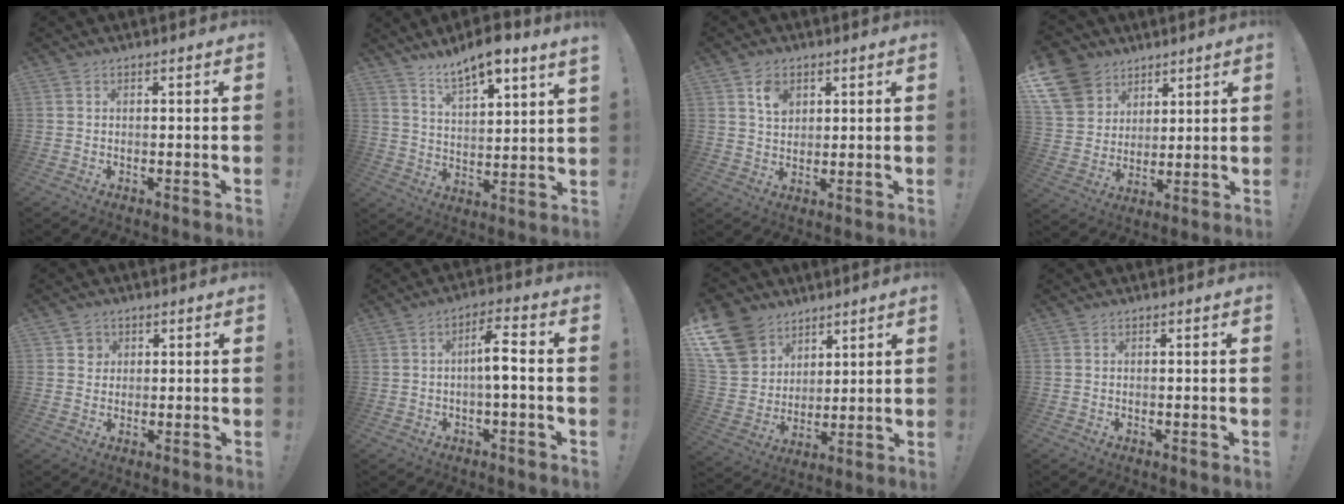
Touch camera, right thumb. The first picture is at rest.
{"total": 9.4, "force": [7.9, 0.9, 5.1], "torque": [-0.089, -0.052, 0.135]}
{"total": 5.9, "force": [3.0, 4.4, 2.6], "torque": [-0.022, -0.013, 0.052]}
{"total": 14.0, "force": [7.5, 10.7, 5.1], "torque": [-0.077, -0.044, 0.151]}
{"total": 3.1, "force": [1.0, 2.9, 0.6], "torque": [0.005, -0.004, 0.015]}
{"total": 7.2, "force": [-0.4, 1.7, 7.0], "torque": [-0.107, 0.004, -0.013]}
{"total": 15.9, "force": [8.5, 11.8, 6.4], "torque": [-0.110, -0.052, 0.175]}
{"total": 0.0}